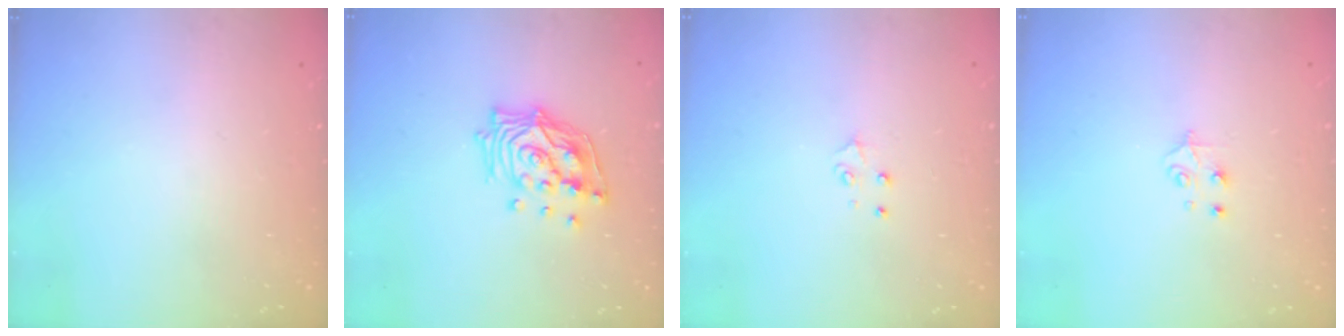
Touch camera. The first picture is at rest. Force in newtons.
{"total": 14.1, "press": 14.0, "slide": 1.8}
{"total": 4.2, "press": 4.2, "slide": 0.4}
{"total": 4.4, "press": 4.4, "slide": 0.4}